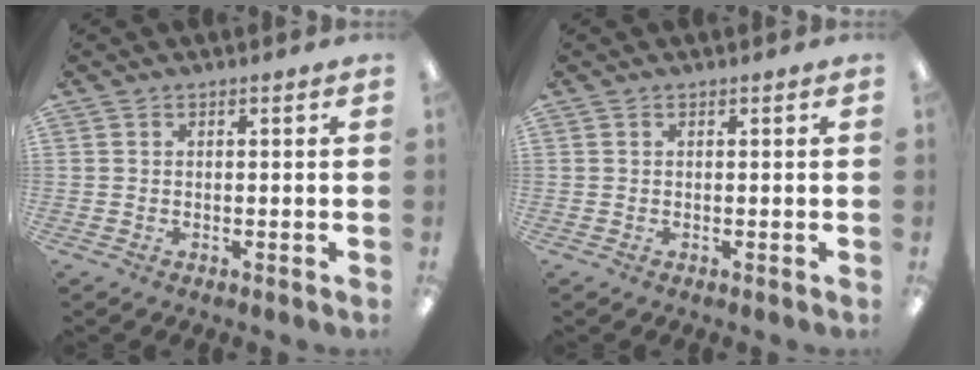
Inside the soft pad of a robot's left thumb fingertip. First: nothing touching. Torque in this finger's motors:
{"motor_torque": [-0.03, 0.03, 0.00, 0.00, 0.00]}